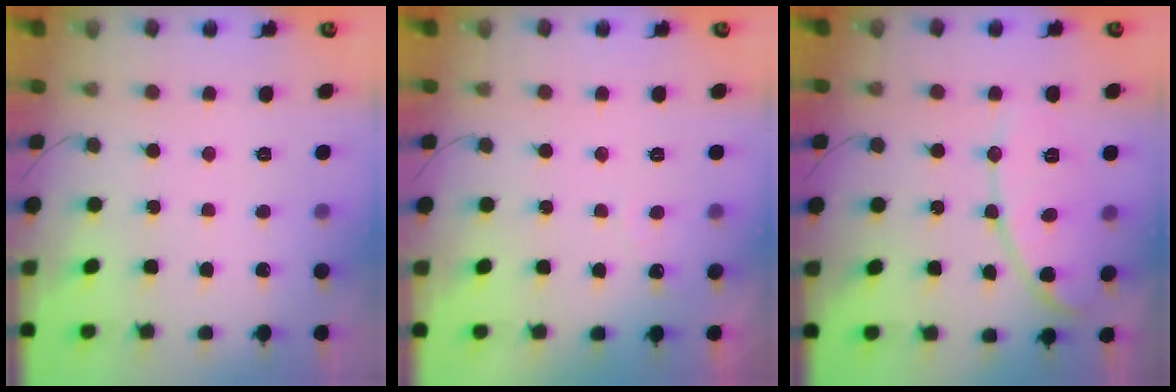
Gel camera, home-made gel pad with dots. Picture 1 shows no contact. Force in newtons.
{"total": 2.5, "press": 2.5, "slide": 0.1}
{"total": 11.5, "press": 11.5, "slide": 0.6}